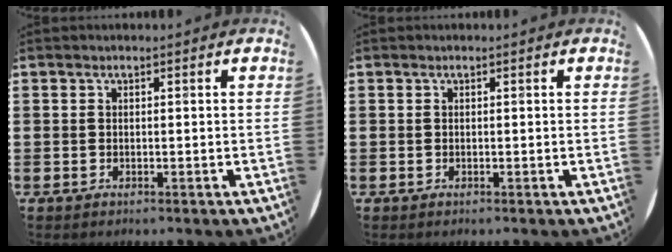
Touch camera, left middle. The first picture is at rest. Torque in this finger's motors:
{"motor_torque": [-0.10, 0.09, 0.00, 0.00]}